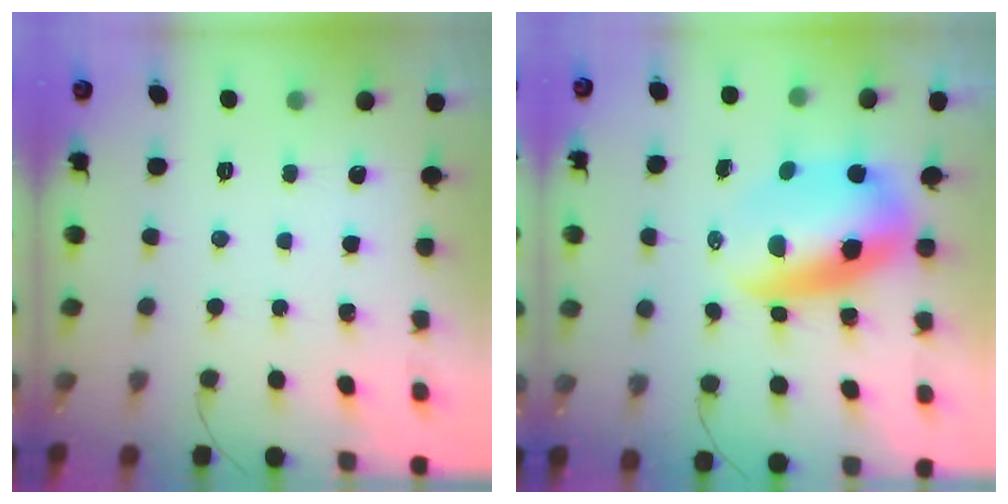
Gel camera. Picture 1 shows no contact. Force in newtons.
{"total": 10.6, "press": 10.3, "slide": 2.5}